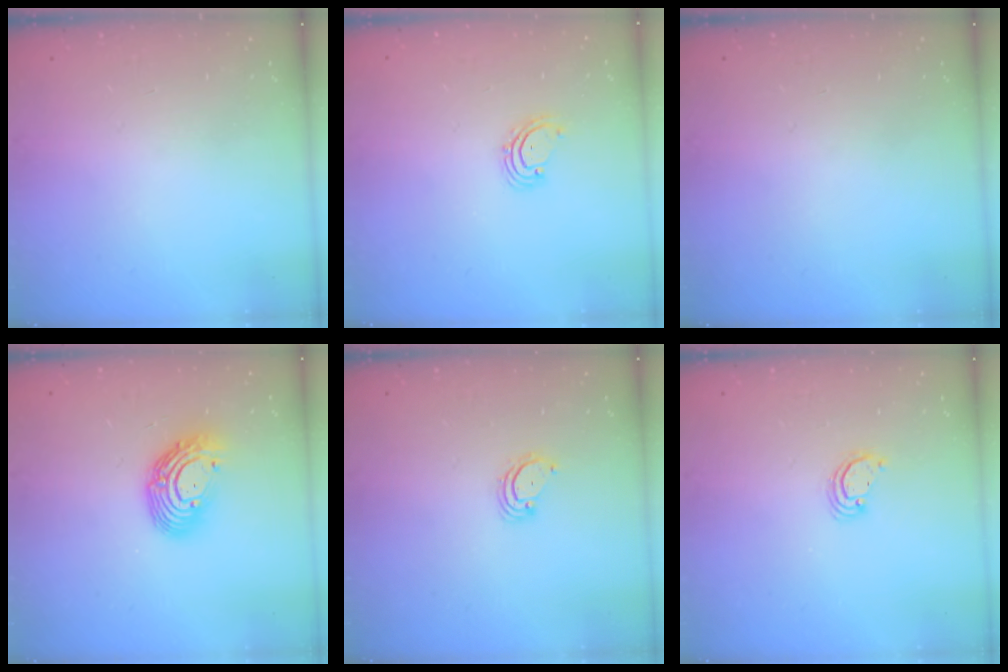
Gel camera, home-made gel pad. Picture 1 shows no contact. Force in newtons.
{"total": 2.8, "press": 2.8, "slide": 0.2}
{"total": 0.0}
{"total": 11.9, "press": 11.8, "slide": 1.3}
{"total": 2.8, "press": 2.8, "slide": 0.3}
{"total": 2.6, "press": 2.6, "slide": 0.2}